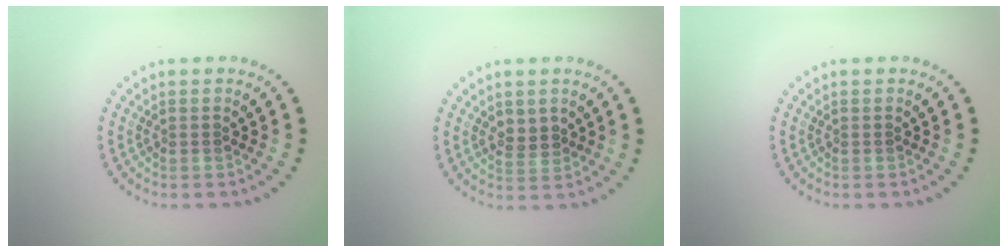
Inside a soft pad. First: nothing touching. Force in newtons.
{"total": 1.8, "press": 1.7, "slide": 0.5}
{"total": 0.0}